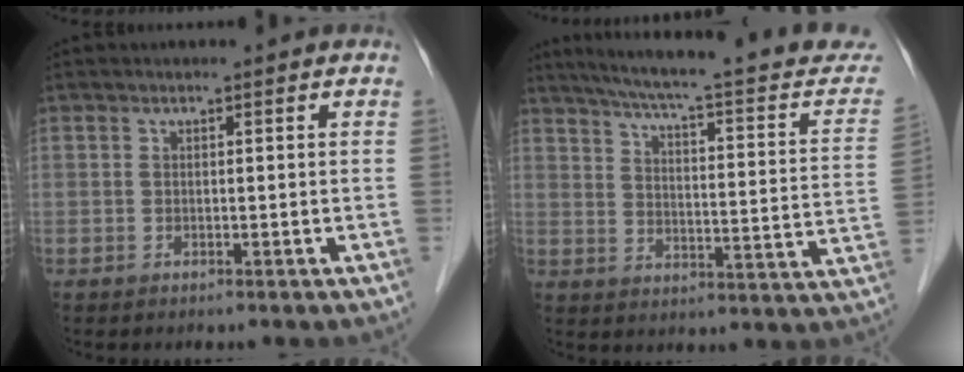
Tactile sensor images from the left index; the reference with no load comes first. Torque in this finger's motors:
{"motor_torque": [-0.53, -0.80, 0.23, 0.08]}